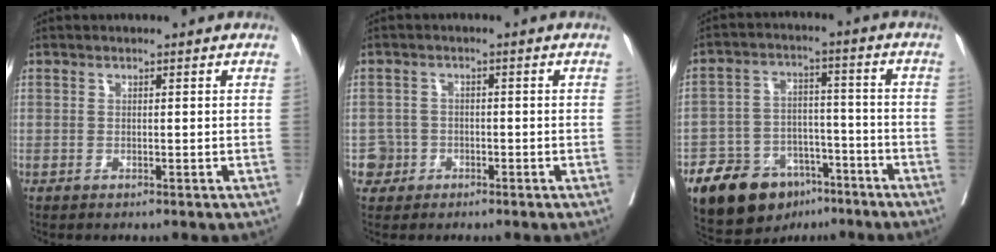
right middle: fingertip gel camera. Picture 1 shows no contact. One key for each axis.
{"total": 2.7, "fx": -1.1, "fy": 2.5, "fz": -0.3, "tx": 0.012, "ty": 0.014, "tz": -0.023}
{"total": 12.8, "fx": -8.5, "fy": 7.5, "fz": 5.9, "tx": -0.096, "ty": 0.019, "tz": -0.134}